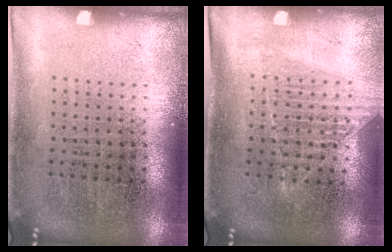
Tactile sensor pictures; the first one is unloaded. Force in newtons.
{"total": 1.2, "press": 1.1, "slide": 0.5}